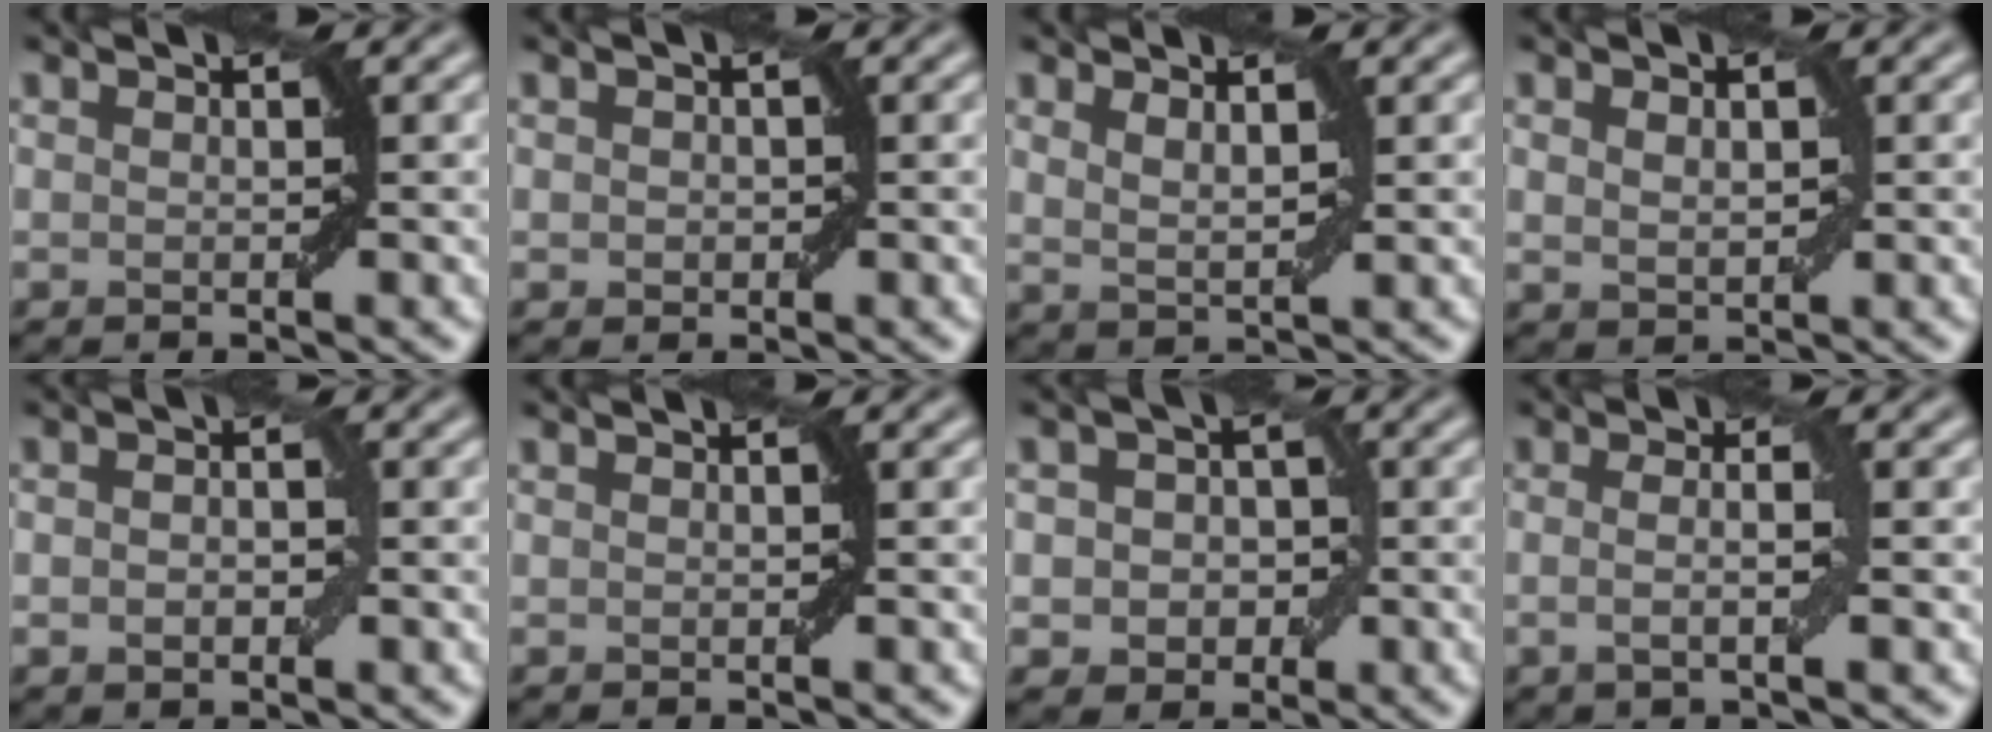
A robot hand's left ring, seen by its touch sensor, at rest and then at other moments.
{"total": 1.0, "force": [0.0, 0.8, 0.5], "torque": [-0.005, 0.001, -0.001]}
{"total": 1.7, "force": [1.3, 0.4, 1.1], "torque": [-0.020, -0.005, 0.026]}
{"total": 1.7, "force": [0.5, 1.1, 1.2], "torque": [-0.018, 0.000, 0.013]}
{"total": 2.0, "force": [-0.1, 1.3, 1.5], "torque": [-0.022, 0.002, -0.002]}
{"total": 0.0}
{"total": 3.7, "force": [-0.1, 3.3, 1.8], "torque": [-0.009, 0.011, -0.019]}
{"total": 2.7, "force": [-0.2, 0.6, 2.6], "torque": [-0.044, -0.001, -0.009]}